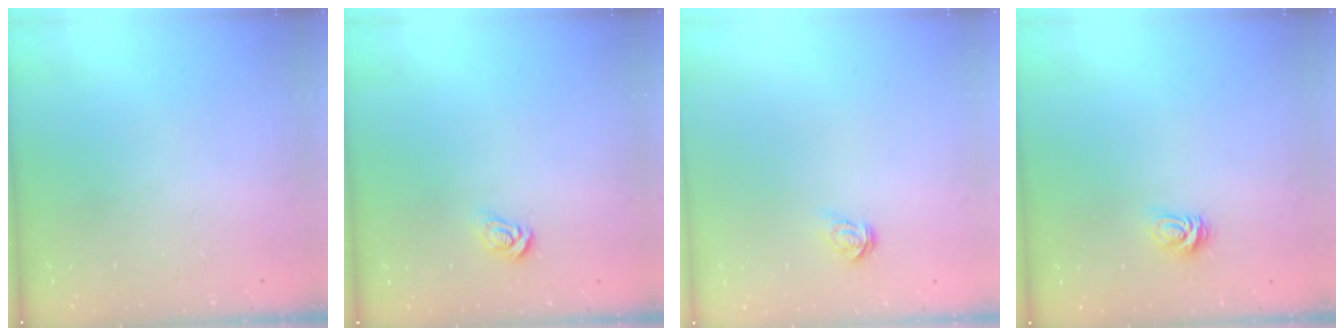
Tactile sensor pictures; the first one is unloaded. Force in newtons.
{"total": 4.9, "press": 4.9, "slide": 0.2}
{"total": 3.7, "press": 3.7, "slide": 0.1}
{"total": 4.4, "press": 4.4, "slide": 0.5}